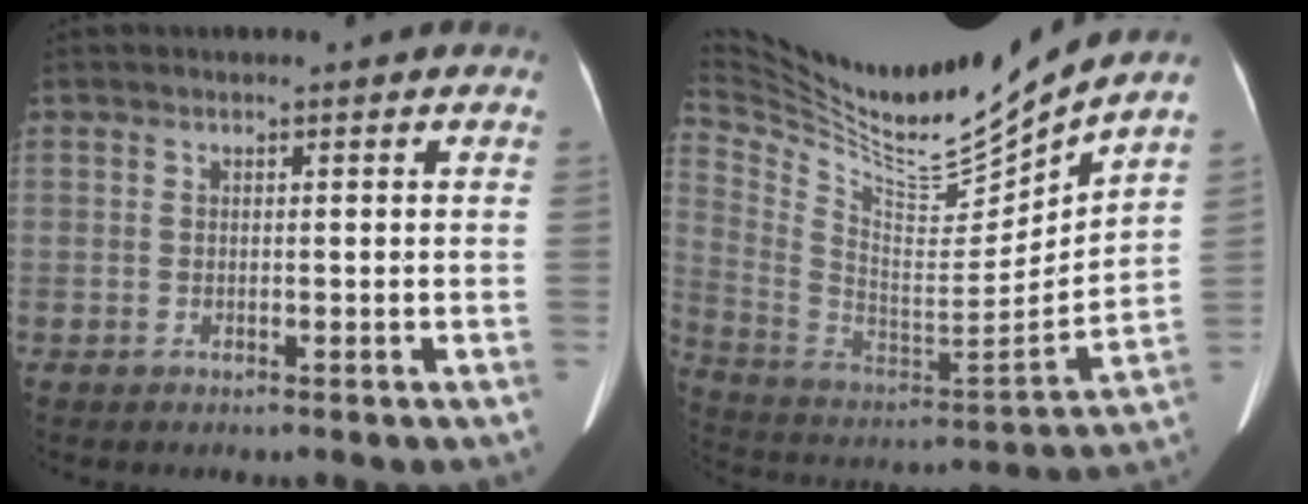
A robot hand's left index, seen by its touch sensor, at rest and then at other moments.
{"total": 25.1, "force": [22.5, 1.6, 11.1], "torque": [-0.221, -0.057, 0.383]}